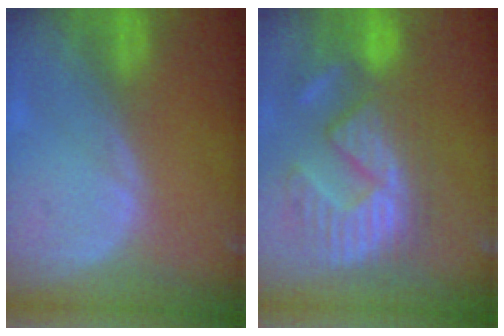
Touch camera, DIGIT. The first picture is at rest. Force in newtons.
{"total": 11.9, "press": 11.2, "slide": 3.7}